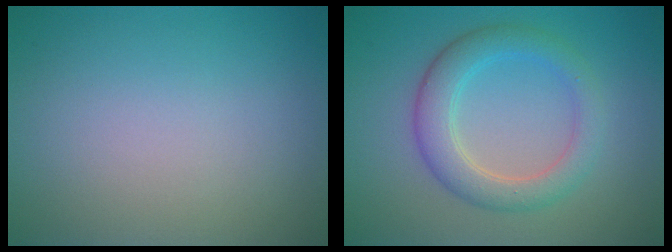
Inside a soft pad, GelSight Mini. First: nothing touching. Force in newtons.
{"total": 4.2, "press": 4.2, "slide": 0.0}